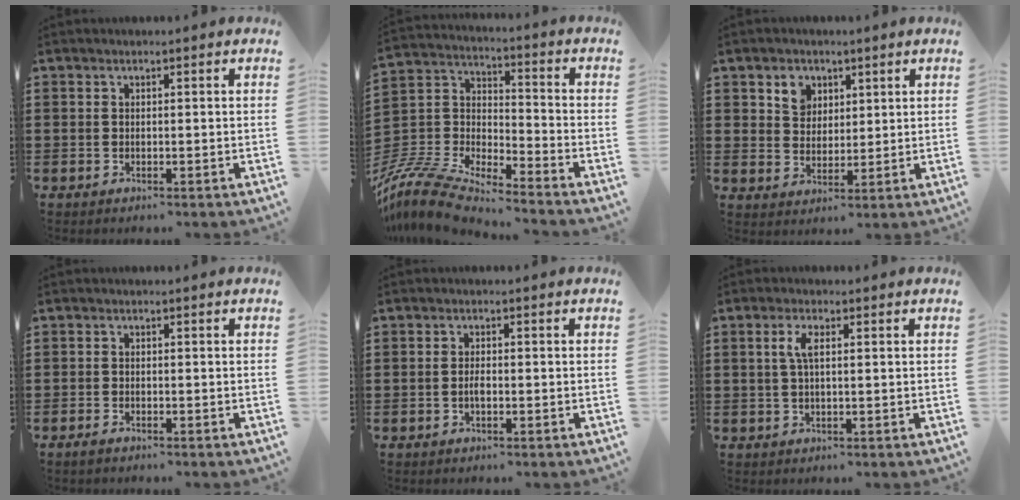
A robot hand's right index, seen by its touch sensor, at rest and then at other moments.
{"total": 9.9, "force": [-9.3, 1.3, 3.2], "torque": [-0.096, -0.001, -0.196]}
{"total": 4.3, "force": [2.4, 3.4, 1.0], "torque": [-0.028, 0.010, 0.042]}
{"total": 0.8, "force": [-0.7, 0.3, 0.3], "torque": [-0.007, -0.003, -0.013]}
{"total": 1.4, "force": [-0.5, 0.5, 1.3], "torque": [-0.024, 0.000, -0.009]}
{"total": 2.9, "force": [0.6, 0.9, 2.7], "torque": [-0.054, 0.007, 0.008]}